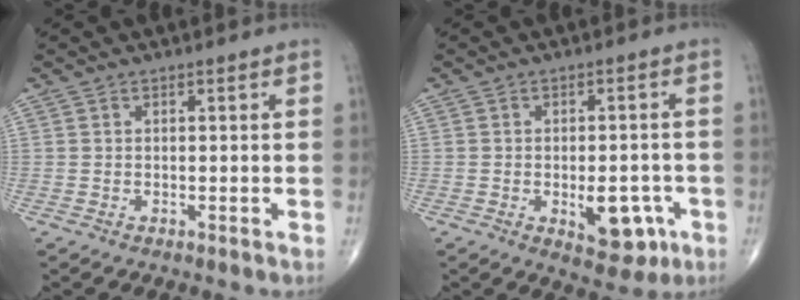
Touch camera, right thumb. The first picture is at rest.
{"total": 8.8, "force": [-2.9, 4.6, 6.9], "torque": [-0.068, 0.011, -0.028]}